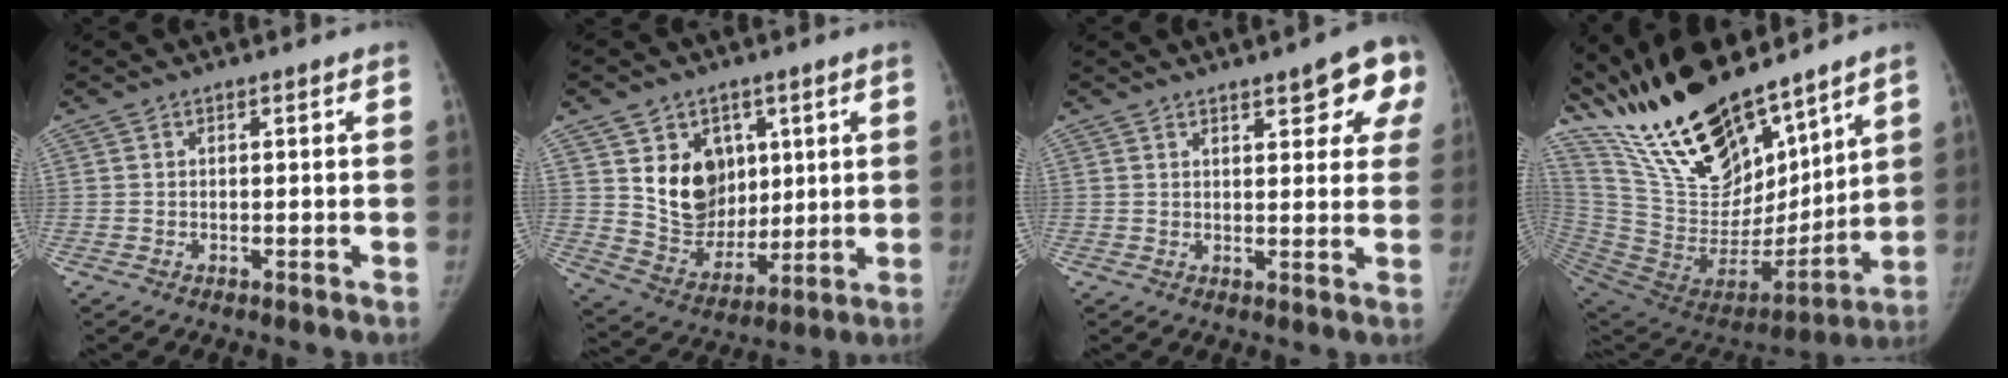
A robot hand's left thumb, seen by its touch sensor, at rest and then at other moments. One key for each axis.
{"total": 13.0, "fx": 4.5, "fy": 10.5, "fz": 6.3, "tx": -0.061, "ty": -0.030, "tz": 0.096}
{"total": 9.6, "fx": 4.9, "fy": 3.5, "fz": 7.6, "tx": -0.056, "ty": -0.016, "tz": 0.053}
{"total": 29.1, "fx": 22.5, "fy": 10.4, "fz": 15.1, "tx": -0.241, "ty": -0.096, "tz": 0.406}